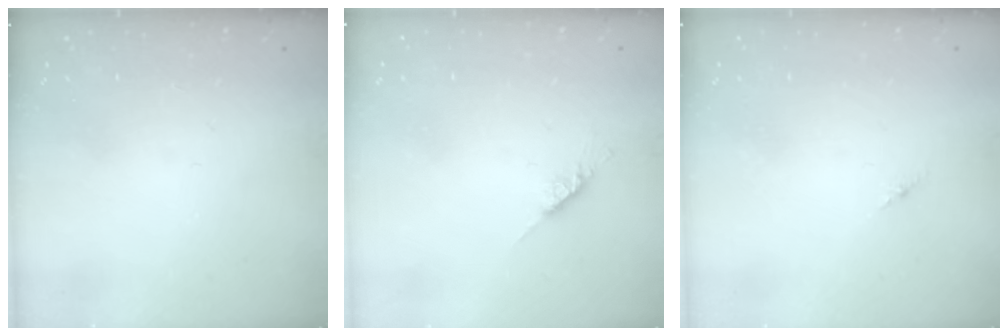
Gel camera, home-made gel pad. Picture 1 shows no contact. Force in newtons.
{"total": 4.7, "press": 4.6, "slide": 0.5}
{"total": 1.8, "press": 1.7, "slide": 0.6}